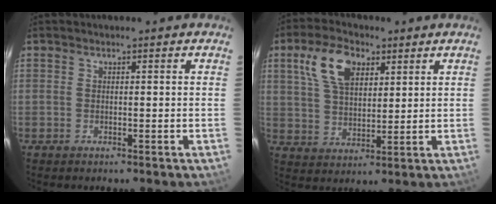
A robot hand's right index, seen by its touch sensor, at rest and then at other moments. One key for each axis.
{"total": 10.8, "fx": 5.0, "fy": 6.0, "fz": 7.5, "tx": -0.147, "ty": 0.028, "tz": 0.096}